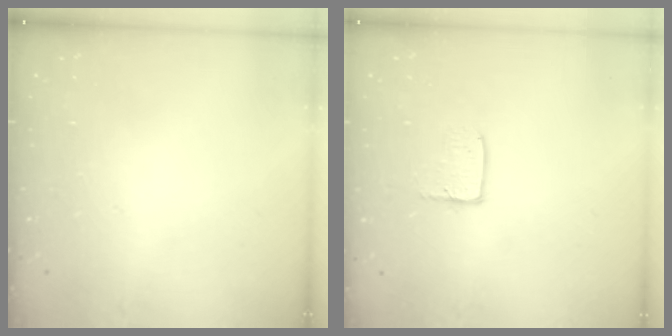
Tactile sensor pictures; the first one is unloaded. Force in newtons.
{"total": 4.0, "press": 4.0, "slide": 0.4}